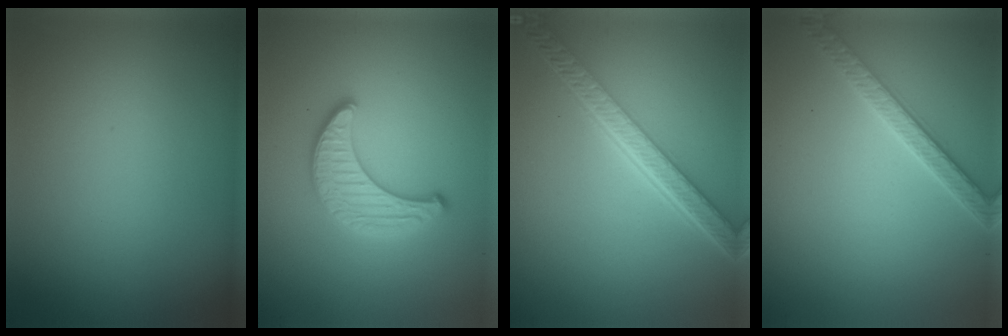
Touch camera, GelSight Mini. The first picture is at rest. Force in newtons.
{"total": 3.1, "press": 3.1, "slide": 0.3}
{"total": 5.6, "press": 4.1, "slide": 3.8}
{"total": 2.7, "press": 2.7, "slide": 0.3}